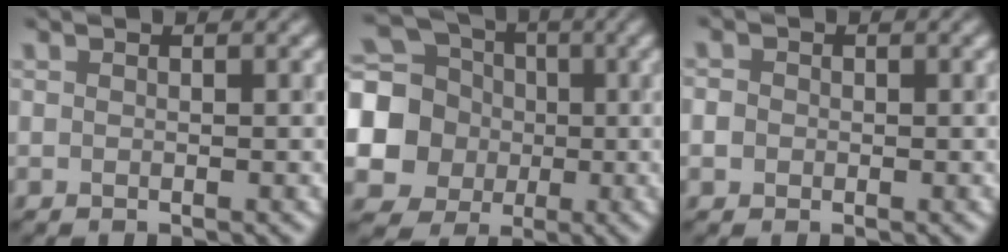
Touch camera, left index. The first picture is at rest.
{"total": 11.3, "force": [-0.1, 10.4, 4.6], "torque": [-0.135, -0.010, -0.027]}
{"total": 2.1, "force": [0.4, 1.9, 0.9], "torque": [-0.001, 0.013, -0.011]}